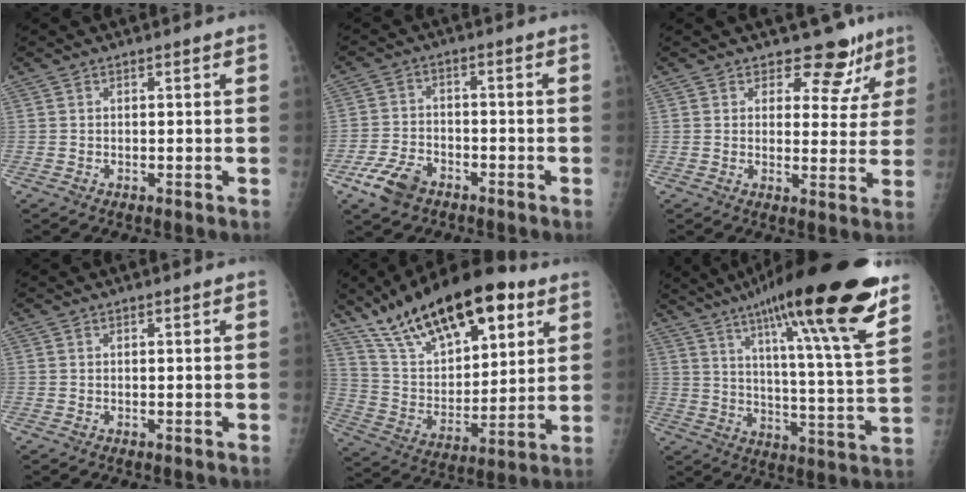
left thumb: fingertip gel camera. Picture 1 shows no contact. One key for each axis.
{"total": 7.3, "fx": -4.5, "fy": 4.3, "fz": 3.7, "tx": -0.073, "ty": 0.018, "tz": -0.082}
{"total": 7.8, "fx": 6.1, "fy": 4.6, "fz": 1.6, "tx": 0.019, "ty": -0.038, "tz": 0.066}
{"total": 0.0}
{"total": 25.5, "fx": 15.3, "fy": 11.0, "fz": 17.2, "tx": -0.257, "ty": -0.037, "tz": 0.269}
{"total": 26.9, "fx": 17.9, "fy": 3.1, "fz": 19.9, "tx": -0.294, "ty": -0.067, "tz": 0.268}